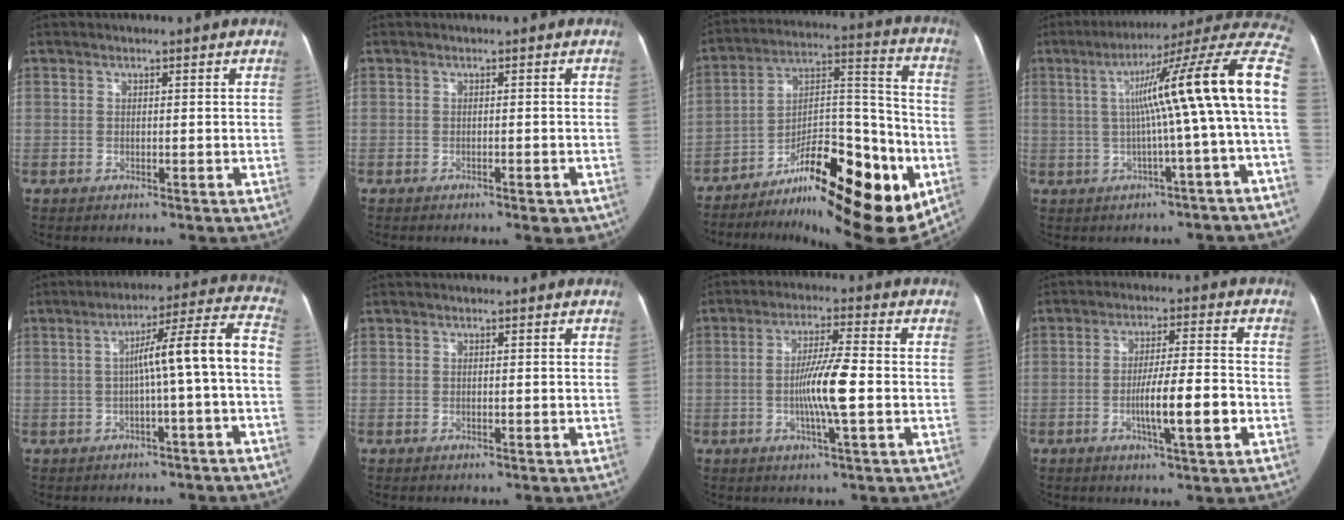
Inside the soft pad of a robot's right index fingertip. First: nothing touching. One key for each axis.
{"total": 2.0, "fx": -1.4, "fy": 0.6, "fz": 1.3, "tx": -0.010, "ty": -0.002, "tz": -0.015}
{"total": 23.1, "fx": -11.6, "fy": 6.6, "fz": 18.9, "tx": -0.245, "ty": 0.025, "tz": -0.168}
{"total": 18.3, "fx": 1.2, "fy": -1.0, "fz": 18.2, "tx": -0.231, "ty": 0.039, "tz": 0.005}
{"total": 10.4, "fx": -1.6, "fy": -0.8, "fz": 10.2, "tx": -0.141, "ty": 0.037, "tz": -0.023}
{"total": 0.0}
{"total": 7.8, "fx": -1.4, "fy": 0.0, "fz": 7.7, "tx": -0.144, "ty": -0.003, "tz": -0.028}
{"total": 8.5, "fx": -2.6, "fy": 0.6, "fz": 8.1, "tx": -0.136, "ty": 0.002, "tz": -0.043}